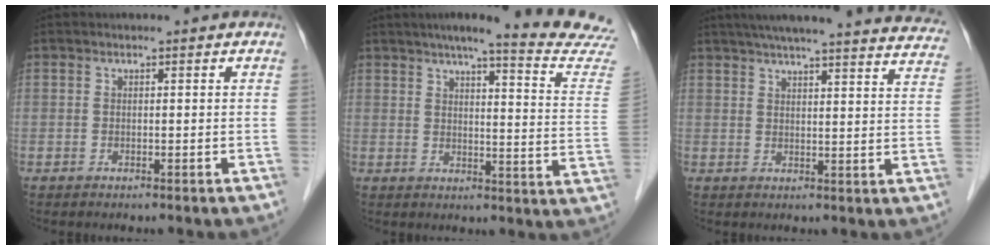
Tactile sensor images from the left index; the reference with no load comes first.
{"total": 18.5, "force": [16.6, -0.9, 8.0], "torque": [-0.105, -0.077, 0.185]}
{"total": 29.2, "force": [26.5, 2.2, 11.9], "torque": [-0.181, -0.041, 0.312]}